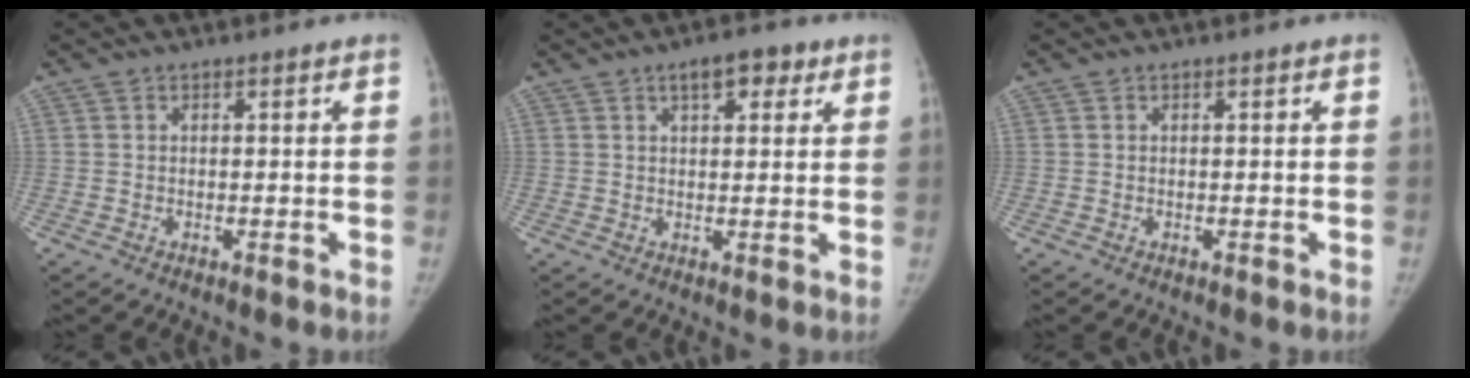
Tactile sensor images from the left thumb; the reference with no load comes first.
{"total": 5.3, "force": [2.9, 2.5, 3.7], "torque": [-0.034, -0.006, 0.038]}
{"total": 0.0}